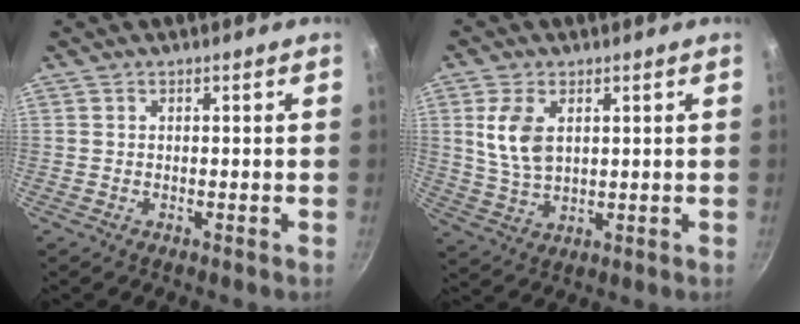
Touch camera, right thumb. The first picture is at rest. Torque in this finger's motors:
{"motor_torque": [-0.83, 1.28, 0.88, 0.35, 0.08]}